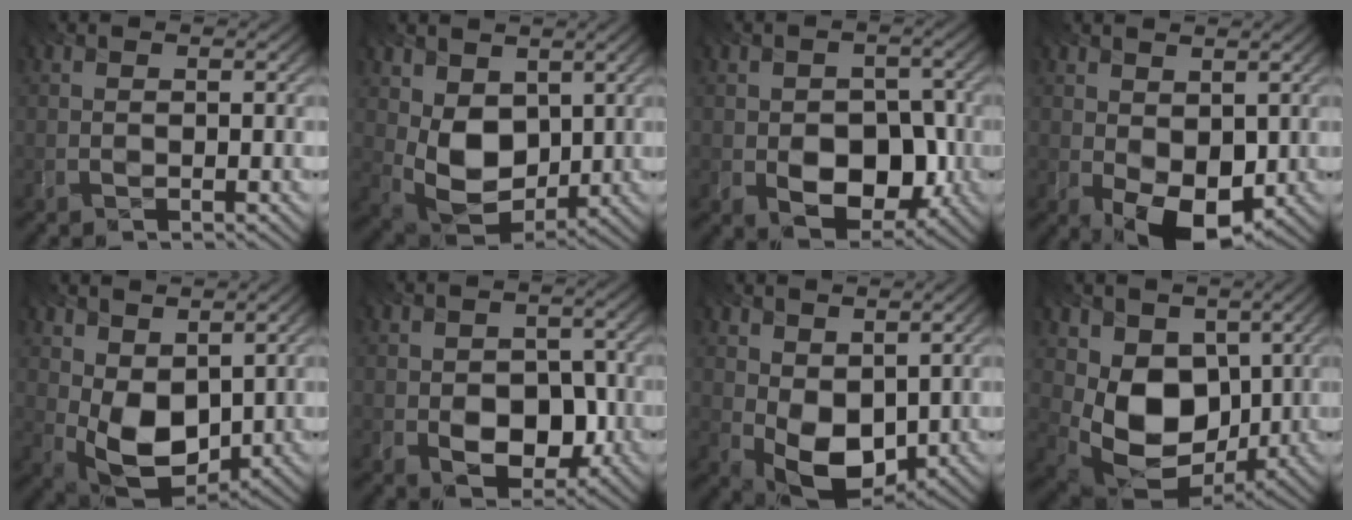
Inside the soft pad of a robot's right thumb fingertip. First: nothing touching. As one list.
[{"total": 8.4, "force": [1.5, 6.0, 5.7], "torque": [-0.139, -0.011, 0.030]}, {"total": 8.6, "force": [-2.6, 5.8, 5.8], "torque": [-0.104, -0.022, -0.035]}, {"total": 7.2, "force": [-0.7, 4.5, 5.5], "torque": [-0.104, -0.009, -0.005]}, {"total": 9.1, "force": [1.7, 5.8, 6.8], "torque": [-0.151, -0.010, 0.041]}, {"total": 7.0, "force": [-2.2, 4.8, 4.6], "torque": [-0.087, -0.019, -0.031]}, {"total": 8.2, "force": [1.0, 5.3, 6.1], "torque": [-0.135, -0.011, 0.030]}, {"total": 11.0, "force": [1.0, 8.2, 7.3], "torque": [-0.174, -0.028, 0.026]}]